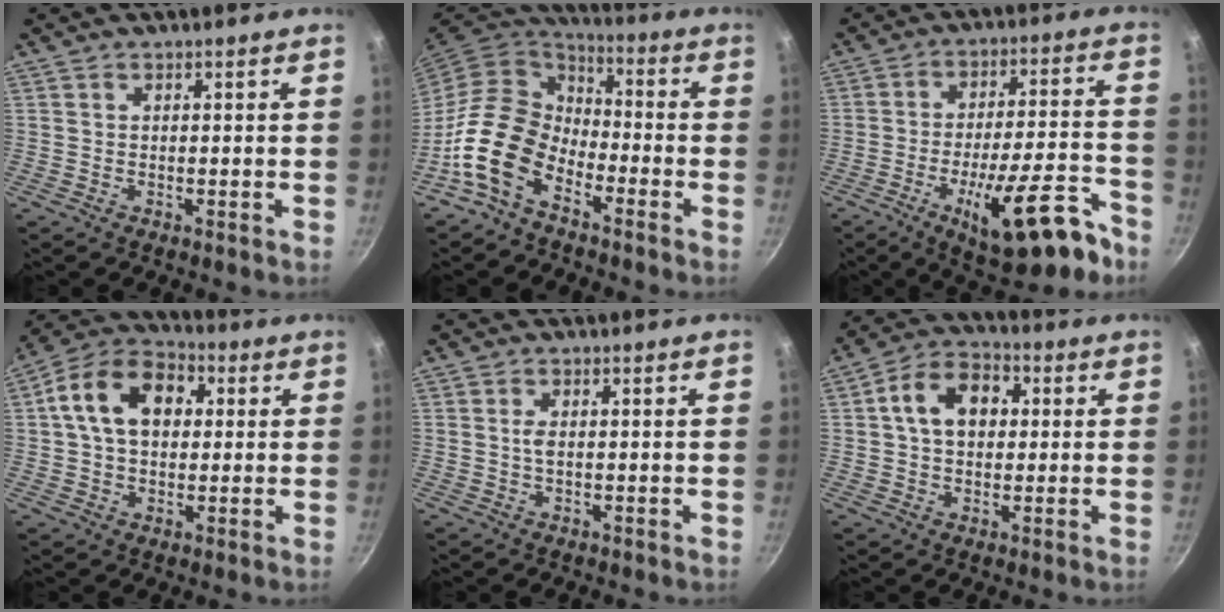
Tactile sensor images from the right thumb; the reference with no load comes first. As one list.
[{"total": 13.7, "force": [-7.1, 8.8, 7.7], "torque": [-0.111, 0.057, -0.158]}, {"total": 19.0, "force": [-10.1, 6.3, 14.9], "torque": [-0.189, 0.059, -0.140]}, {"total": 14.1, "force": [2.7, 9.9, 9.7], "torque": [-0.137, 0.024, 0.027]}, {"total": 1.5, "force": [0.1, 0.6, 1.3], "torque": [-0.028, 0.001, 0.000]}, {"total": 10.9, "force": [1.8, 7.8, 7.4], "torque": [-0.093, 0.022, 0.015]}]